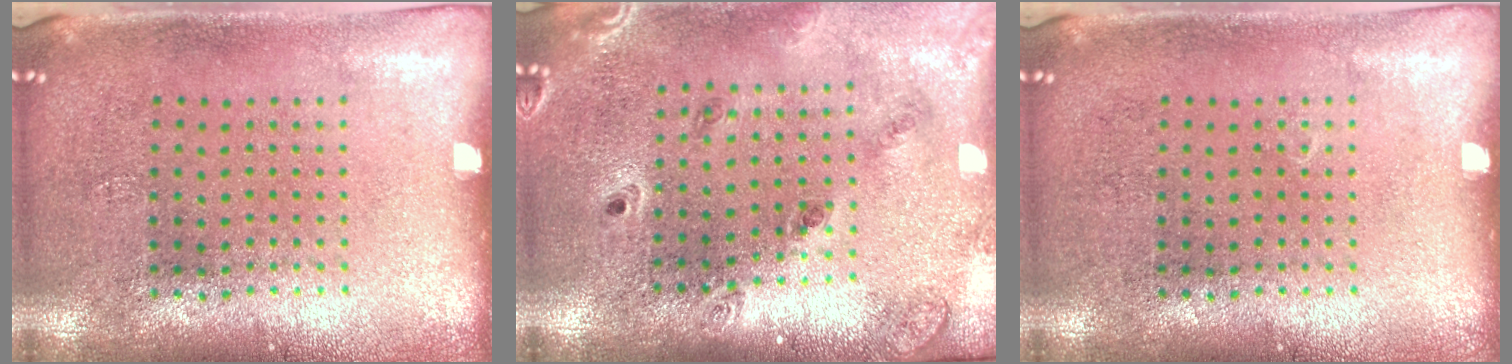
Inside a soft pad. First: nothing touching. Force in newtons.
{"total": 1.3, "press": 1.3, "slide": 0.2}
{"total": 0.0}